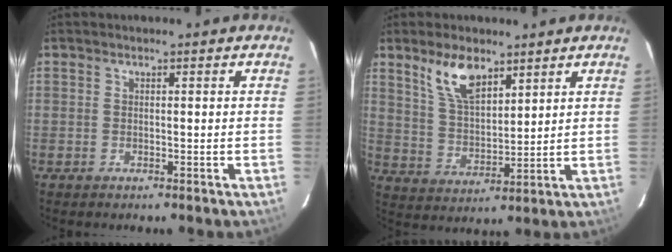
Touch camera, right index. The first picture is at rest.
{"total": 9.1, "force": [5.8, 4.0, 5.6], "torque": [-0.104, 0.007, 0.121]}